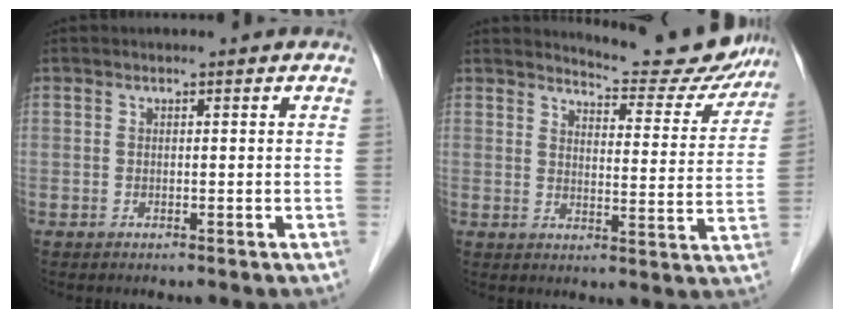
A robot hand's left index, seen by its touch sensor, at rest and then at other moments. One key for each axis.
{"total": 11.4, "fx": 11.1, "fy": 1.8, "fz": 1.6, "tx": -0.015, "ty": -0.033, "tz": 0.128}